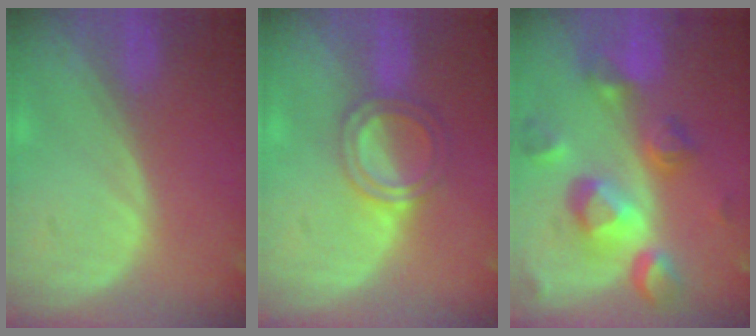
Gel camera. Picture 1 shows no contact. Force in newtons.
{"total": 5.1, "press": 4.7, "slide": 2.1}
{"total": 10.5, "press": 9.4, "slide": 4.7}